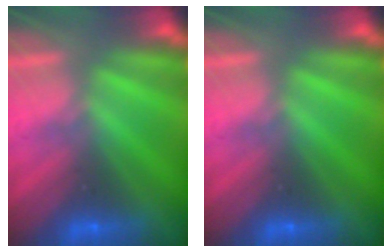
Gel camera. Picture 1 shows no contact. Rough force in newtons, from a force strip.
{"total": 0.0}